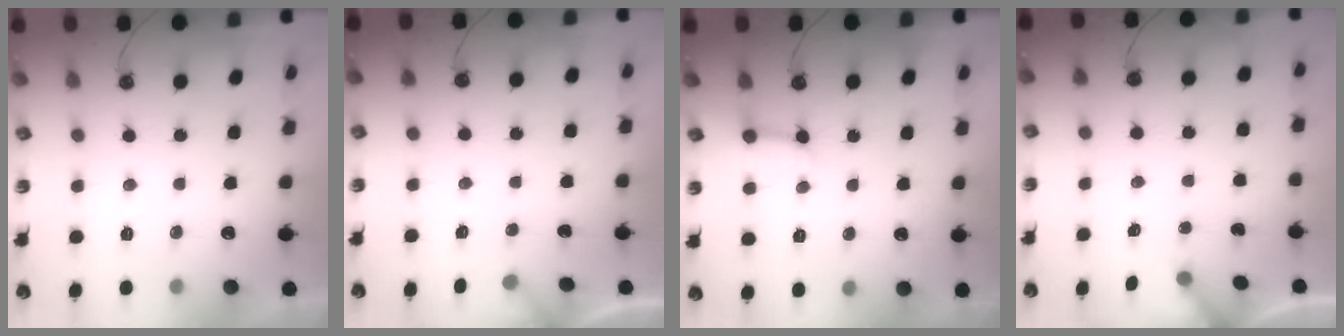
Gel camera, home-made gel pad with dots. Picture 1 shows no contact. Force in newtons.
{"total": 2.3, "press": 2.3, "slide": 0.1}
{"total": 3.5, "press": 3.5, "slide": 0.2}
{"total": 2.5, "press": 2.5, "slide": 0.3}